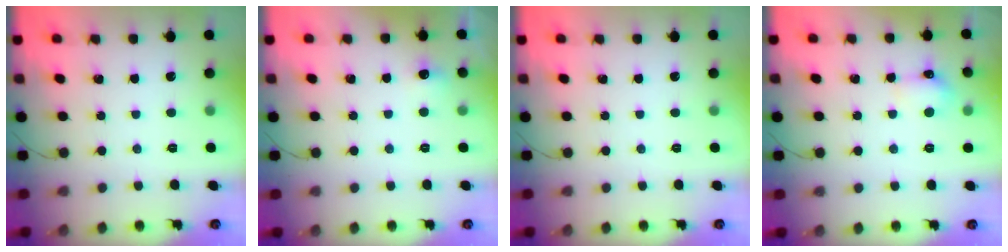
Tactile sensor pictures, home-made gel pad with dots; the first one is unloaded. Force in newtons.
{"total": 10.6, "press": 4.4, "slide": 9.7}
{"total": 0.0}
{"total": 5.6, "press": 5.4, "slide": 1.6}